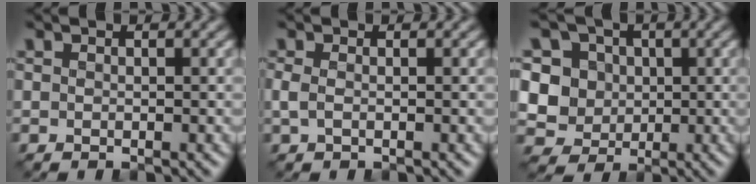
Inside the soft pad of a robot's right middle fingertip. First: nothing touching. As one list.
[{"total": 1.1, "force": [-0.1, 0.5, 0.9], "torque": [-0.026, -0.001, -0.005]}, {"total": 8.7, "force": [2.0, 7.7, 3.5], "torque": [-0.072, 0.019, 0.021]}]